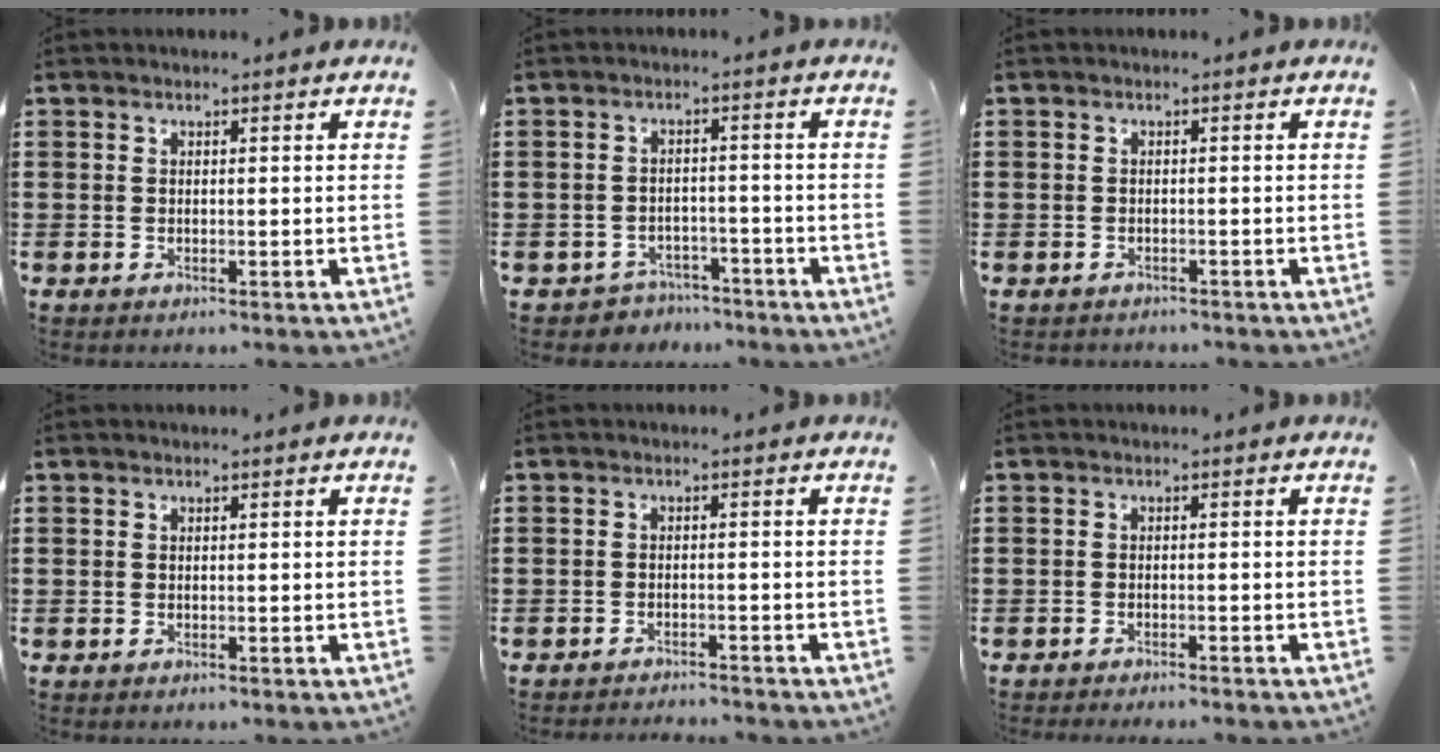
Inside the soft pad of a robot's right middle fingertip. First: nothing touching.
{"total": 2.9, "force": [-2.8, 0.8, -0.3], "torque": [-0.005, 0.003, -0.063]}
{"total": 1.0, "force": [-0.9, 0.4, -0.2], "torque": [0.002, 0.004, -0.020]}
{"total": 0.0}
{"total": 1.5, "force": [-1.5, 0.0, 0.1], "torque": [-0.005, 0.004, -0.032]}
{"total": 1.1, "force": [-1.1, 0.0, -0.1], "torque": [-0.001, 0.002, -0.024]}